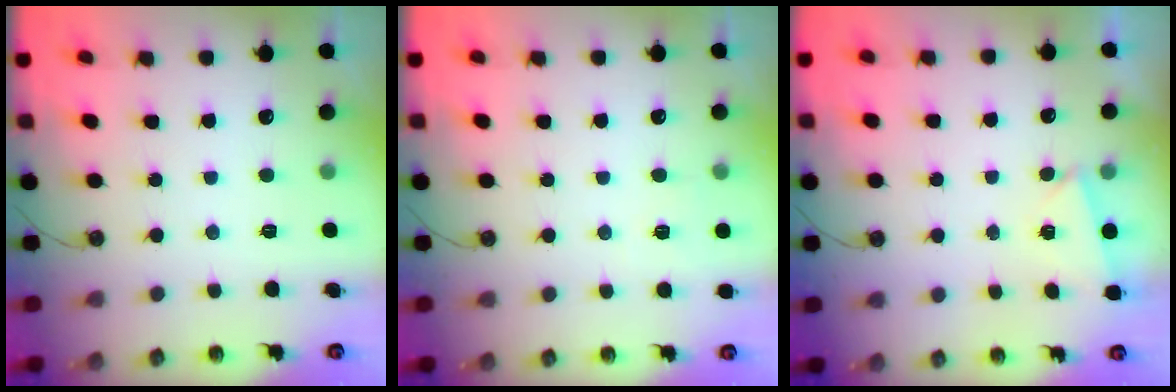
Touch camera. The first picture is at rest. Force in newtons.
{"total": 3.3, "press": 2.2, "slide": 2.5}
{"total": 2.9, "press": 2.1, "slide": 2.0}